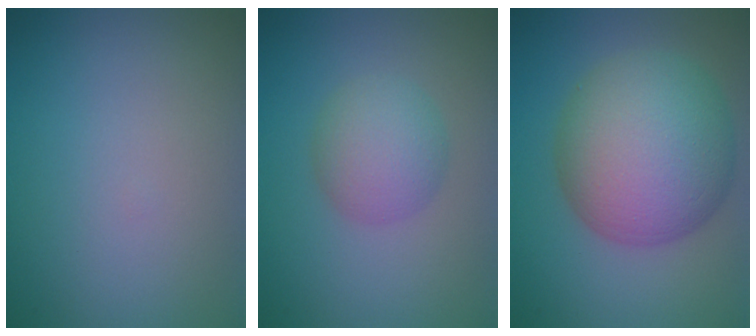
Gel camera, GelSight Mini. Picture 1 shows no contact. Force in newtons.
{"total": 3.4, "press": 3.4, "slide": 0.1}
{"total": 11.0, "press": 11.0, "slide": 0.3}